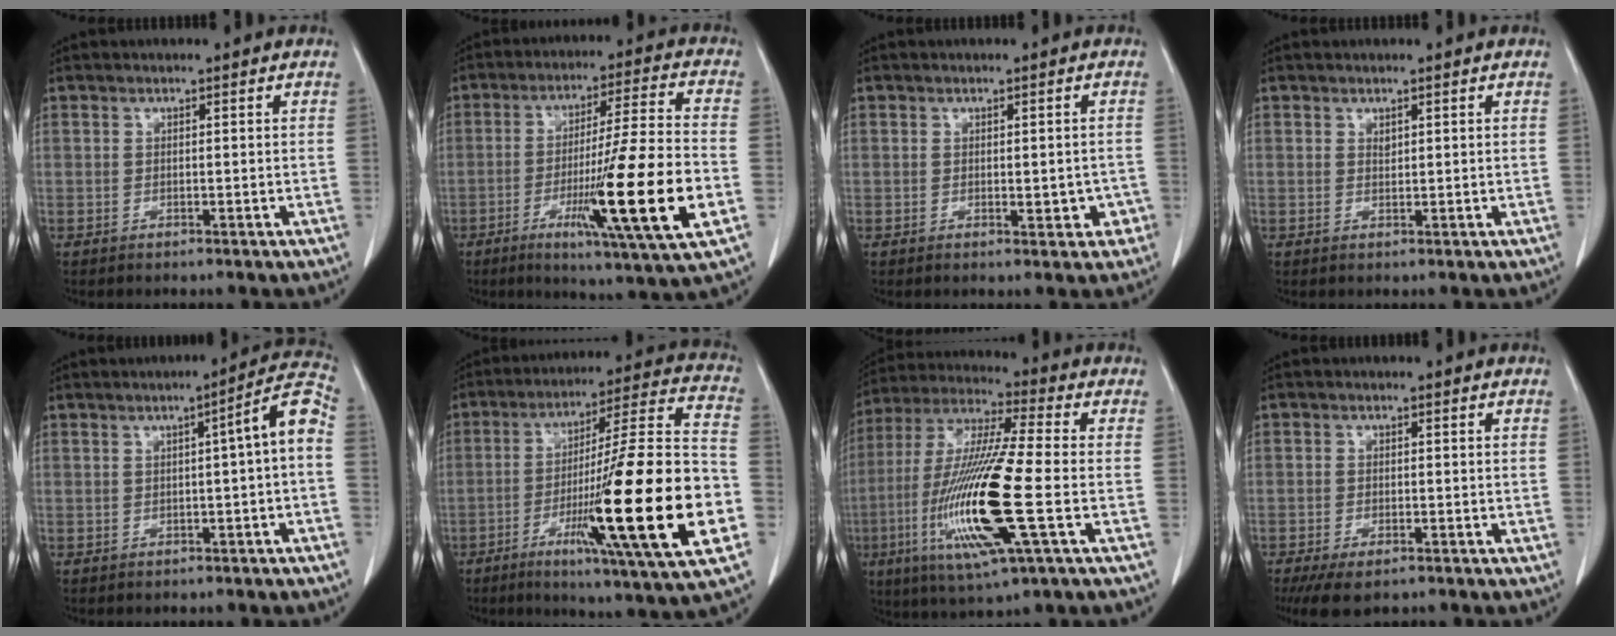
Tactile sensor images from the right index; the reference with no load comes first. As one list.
[{"total": 18.3, "force": [-5.2, -0.8, 17.5], "torque": [-0.287, -0.024, -0.086]}, {"total": 3.0, "force": [-0.8, 1.6, 2.4], "torque": [-0.021, 0.002, -0.003]}, {"total": 0.7, "force": [0.5, 0.4, 0.4], "torque": [-0.006, -0.003, 0.009]}, {"total": 6.0, "force": [-0.5, 0.1, 6.0], "torque": [-0.075, 0.017, -0.010]}, {"total": 26.8, "force": [-7.4, 0.3, 25.8], "torque": [-0.372, -0.021, -0.125]}, {"total": 19.0, "force": [-4.5, 1.1, 18.4], "torque": [-0.389, -0.019, -0.086]}, {"total": 5.8, "force": [-4.1, 2.2, 3.3], "torque": [-0.053, -0.011, -0.066]}]